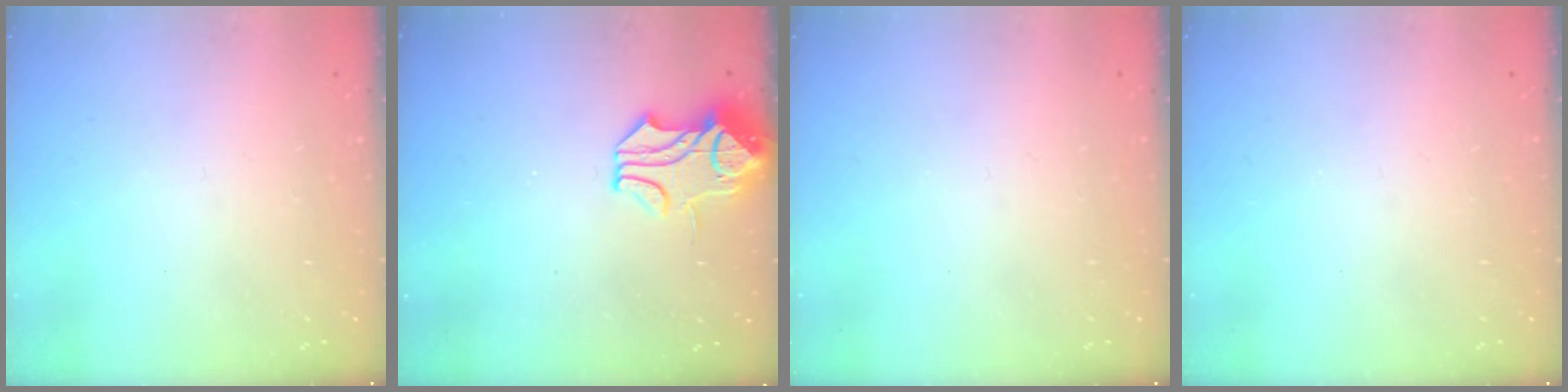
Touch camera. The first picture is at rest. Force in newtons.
{"total": 1.6, "press": 0.8, "slide": 1.4}
{"total": 0.0}
{"total": 0.0}